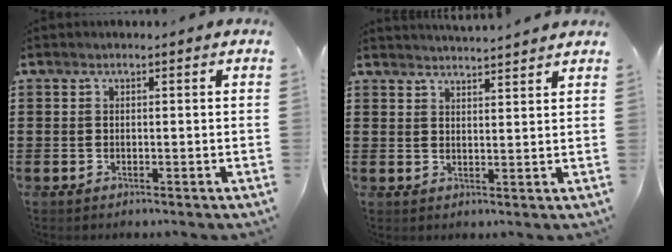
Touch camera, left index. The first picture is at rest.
{"total": 2.8, "force": [2.8, -0.5, 0.0], "torque": [-0.007, -0.013, 0.051]}